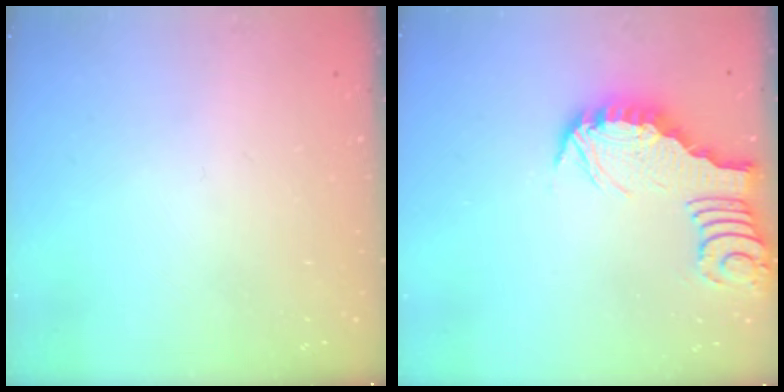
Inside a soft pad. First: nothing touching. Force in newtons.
{"total": 2.6, "press": 2.6, "slide": 0.2}